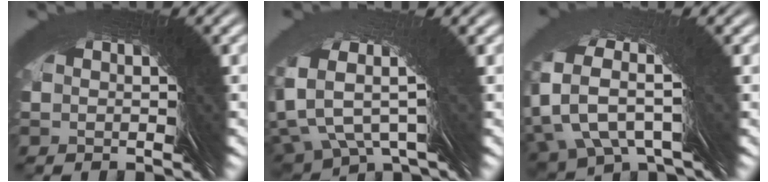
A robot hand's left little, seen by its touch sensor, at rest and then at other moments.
{"total": 3.1, "force": [3.0, -0.8, 0.2], "torque": [-0.020, 0.035, 0.035]}
{"total": 4.0, "force": [3.9, -0.5, -0.8], "torque": [-0.031, 0.029, 0.054]}